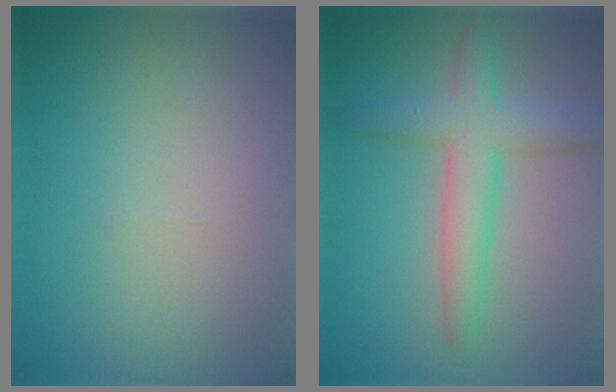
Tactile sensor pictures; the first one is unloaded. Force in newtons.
{"total": 4.5, "press": 4.5, "slide": 0.2}